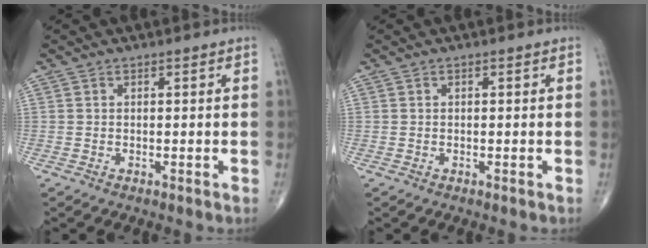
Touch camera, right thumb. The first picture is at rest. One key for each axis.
{"total": 0.0}